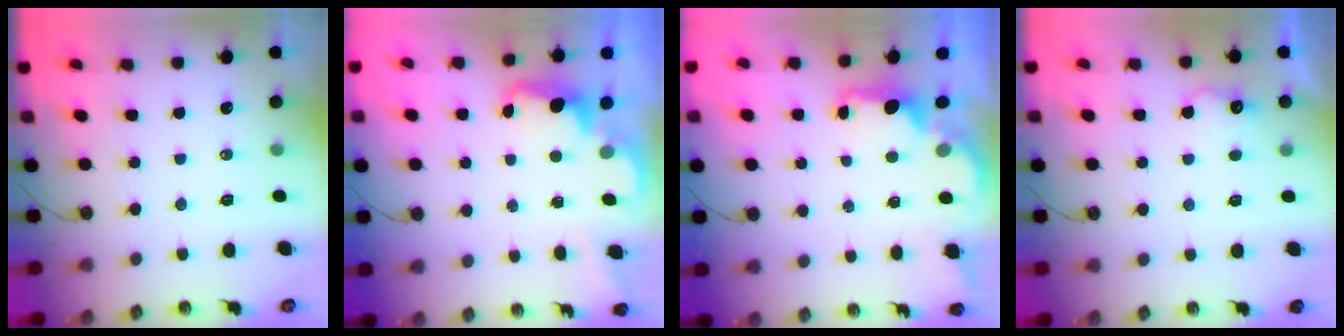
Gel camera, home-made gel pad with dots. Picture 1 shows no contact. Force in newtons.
{"total": 2.4, "press": 2.3, "slide": 0.7}
{"total": 2.7, "press": 2.6, "slide": 0.6}
{"total": 8.7, "press": 8.6, "slide": 1.2}